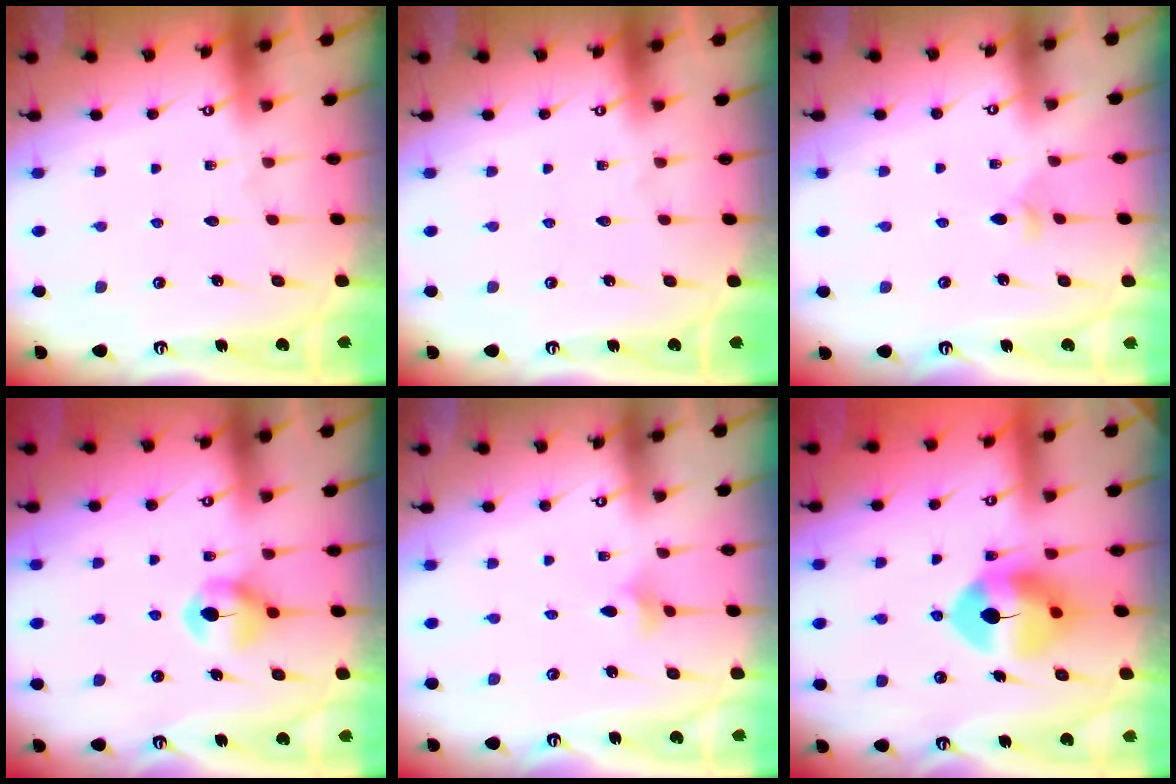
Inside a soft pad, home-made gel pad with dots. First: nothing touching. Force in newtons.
{"total": 0.0}
{"total": 3.1, "press": 3.1, "slide": 0.5}
{"total": 6.6, "press": 6.6, "slide": 0.5}
{"total": 2.5, "press": 2.5, "slide": 0.6}
{"total": 9.8, "press": 9.7, "slide": 1.5}